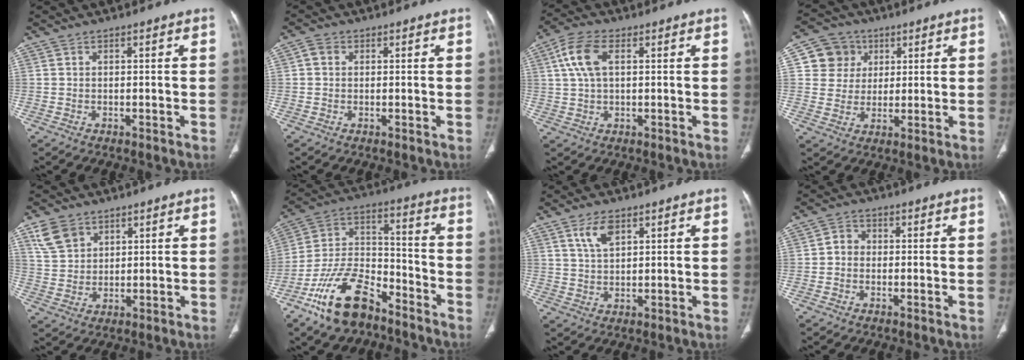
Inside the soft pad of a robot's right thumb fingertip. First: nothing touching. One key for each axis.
{"total": 2.0, "fx": 0.4, "fy": 1.7, "fz": 1.0, "tx": -0.016, "ty": 0.006, "tz": 0.005}
{"total": 7.5, "fx": 2.1, "fy": 3.9, "fz": 6.1, "tx": -0.134, "ty": 0.015, "tz": 0.040}
{"total": 8.3, "fx": 2.7, "fy": 7.7, "fz": 1.6, "tx": 0.006, "ty": -0.004, "tz": 0.047}
{"total": 6.6, "fx": 3.8, "fy": 4.6, "fz": 2.8, "tx": -0.036, "ty": -0.013, "tz": 0.081}
{"total": 16.3, "fx": -11.0, "fy": 8.0, "fz": 9.1, "tx": -0.154, "ty": 0.078, "tz": -0.203}
{"total": 4.7, "fx": 2.6, "fy": 2.2, "fz": 3.3, "tx": -0.056, "ty": -0.010, "tz": 0.053}
{"total": 2.7, "fx": -0.4, "fy": 2.3, "fz": 1.2, "tx": -0.005, "ty": 0.011, "tz": -0.016}